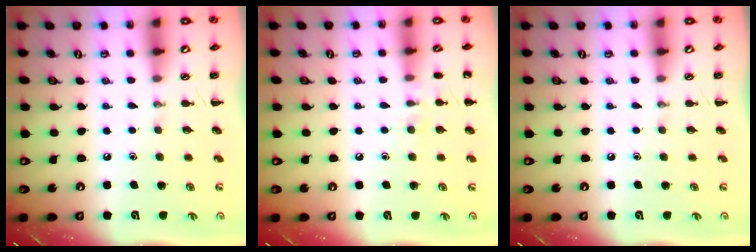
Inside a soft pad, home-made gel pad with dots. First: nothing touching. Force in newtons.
{"total": 6.6, "press": 6.4, "slide": 1.5}
{"total": 0.0}